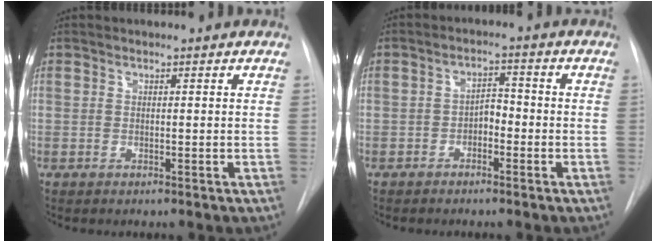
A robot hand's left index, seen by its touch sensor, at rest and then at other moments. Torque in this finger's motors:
{"motor_torque": [-0.14, -0.05, -0.03, 0.00]}